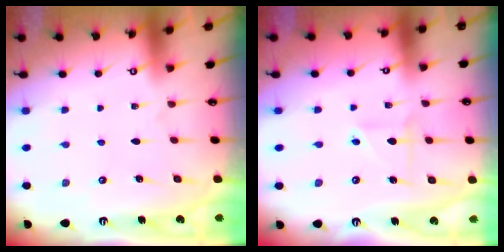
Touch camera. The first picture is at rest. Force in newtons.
{"total": 3.4, "press": 3.3, "slide": 0.6}